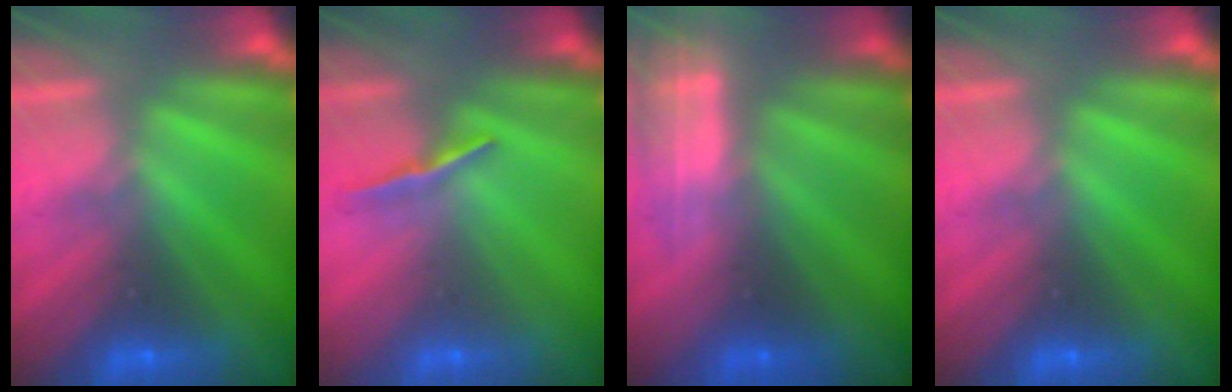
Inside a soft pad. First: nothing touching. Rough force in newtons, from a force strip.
{"total": 1.0}
{"total": 2.4}
{"total": 0.0}